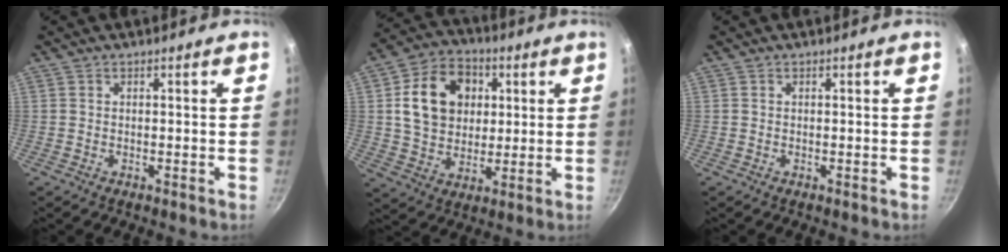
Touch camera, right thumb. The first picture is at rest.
{"total": 15.1, "force": [3.2, 11.7, 8.9], "torque": [-0.125, 0.010, 0.051]}
{"total": 0.0}